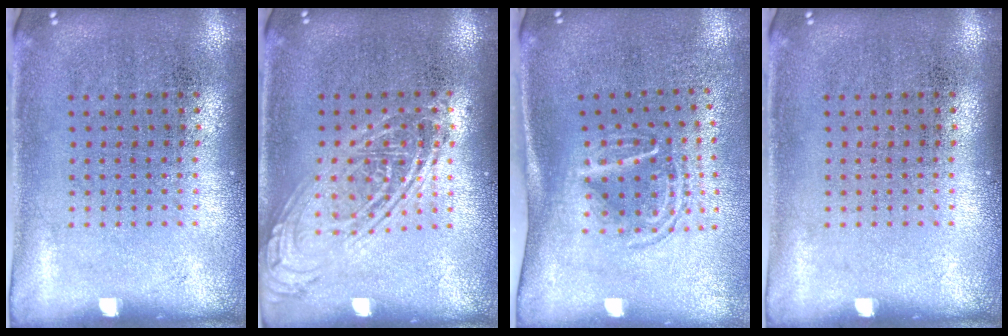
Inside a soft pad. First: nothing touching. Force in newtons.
{"total": 2.3, "press": 2.3, "slide": 0.2}
{"total": 1.7, "press": 1.1, "slide": 1.2}
{"total": 0.0}